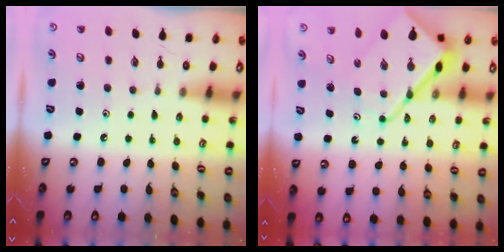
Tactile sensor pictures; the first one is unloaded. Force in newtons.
{"total": 12.2, "press": 12.1, "slide": 1.4}